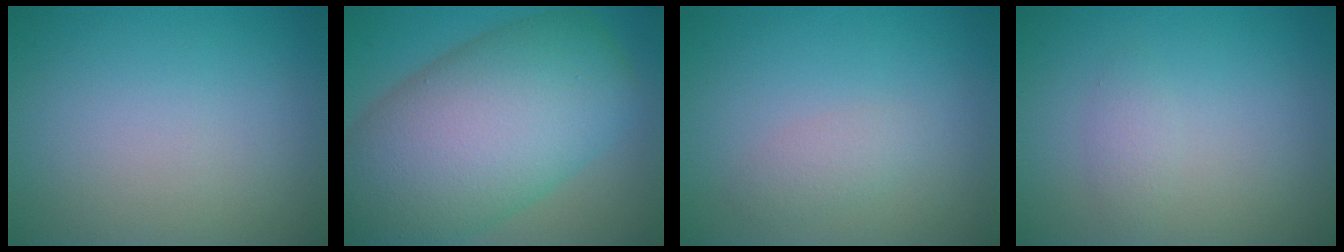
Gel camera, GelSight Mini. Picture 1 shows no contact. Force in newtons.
{"total": 14.5, "press": 14.5, "slide": 0.7}
{"total": 1.3, "press": 1.3, "slide": 0.0}
{"total": 1.1, "press": 1.1, "slide": 0.0}